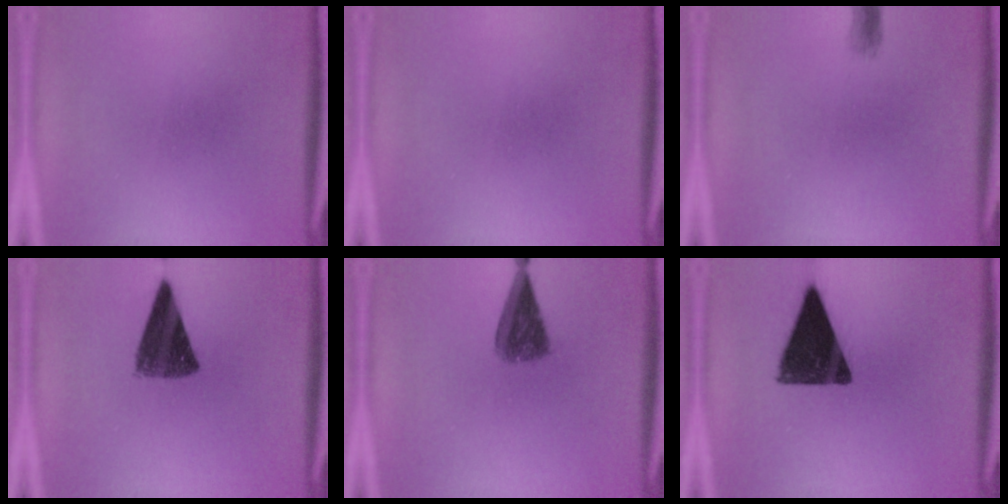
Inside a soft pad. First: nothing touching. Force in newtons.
{"total": 0.0}
{"total": 1.4}
{"total": 9.6}
{"total": 5.9}
{"total": 13.7}